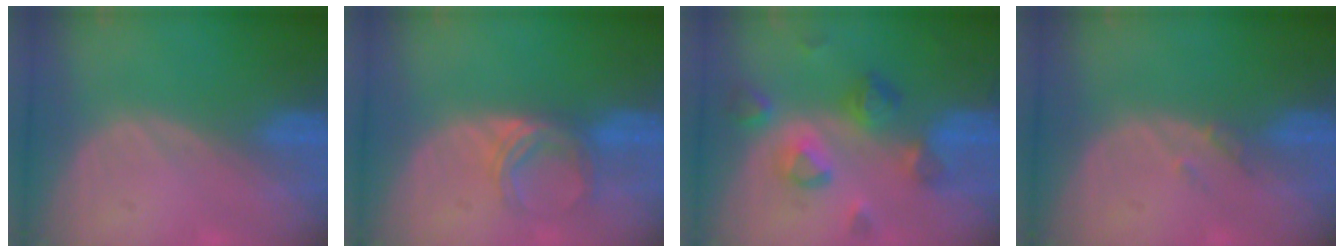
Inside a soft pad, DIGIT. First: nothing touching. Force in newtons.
{"total": 5.1, "press": 4.5, "slide": 2.3}
{"total": 8.0, "press": 7.7, "slide": 2.4}
{"total": 1.5, "press": 1.3, "slide": 0.7}